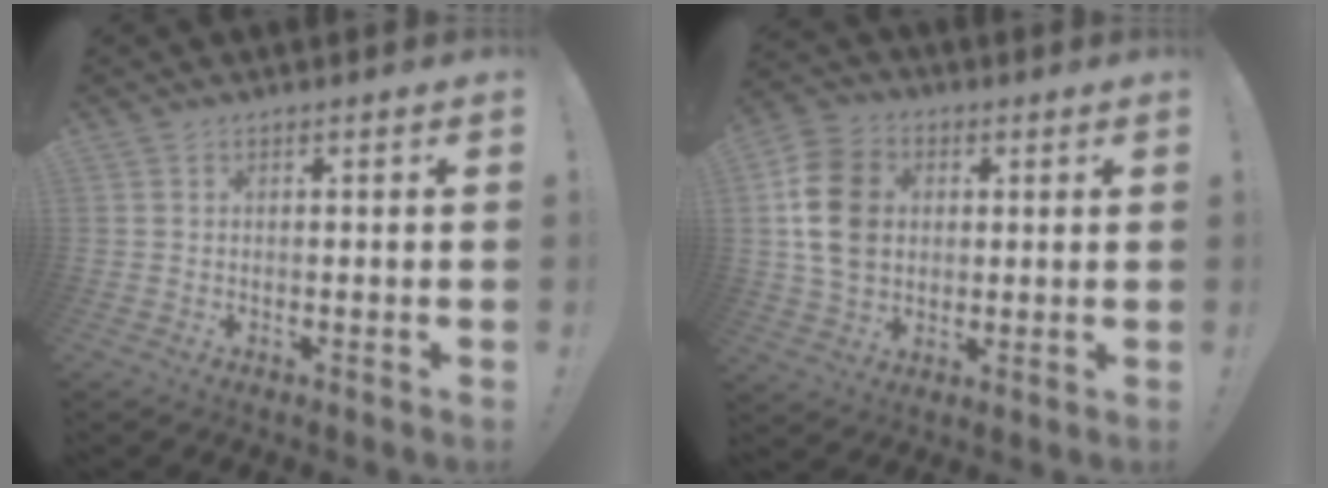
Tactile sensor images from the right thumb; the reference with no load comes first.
{"total": 15.5, "force": [2.2, 12.5, 8.9], "torque": [-0.156, 0.003, 0.047]}